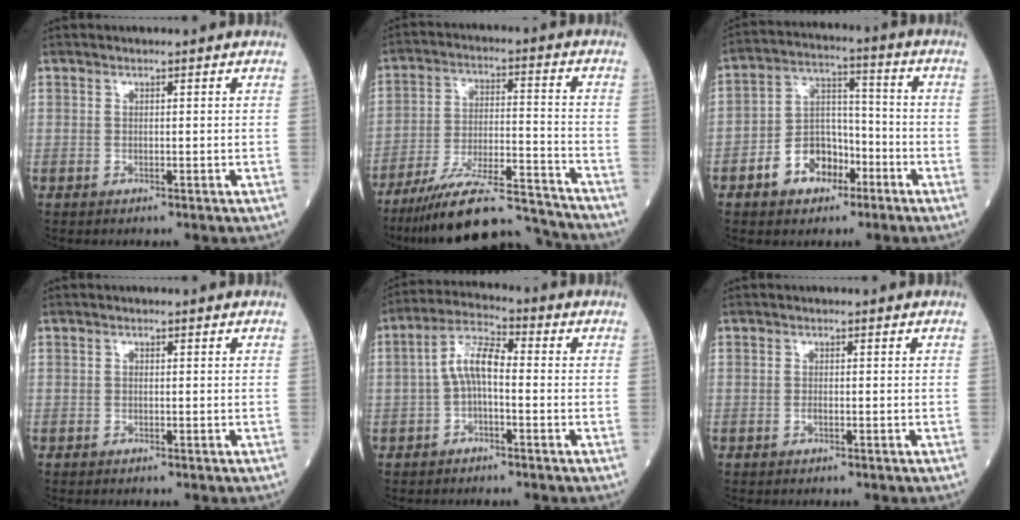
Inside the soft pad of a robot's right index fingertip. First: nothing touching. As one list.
[{"total": 16.6, "force": [-15.1, 1.6, 6.8], "torque": [-0.119, 0.010, -0.253]}, {"total": 9.1, "force": [-4.5, 6.0, 5.1], "torque": [-0.103, 0.028, -0.075]}, {"total": 0.0}, {"total": 6.5, "force": [-0.5, 2.3, 6.0], "torque": [-0.118, 0.022, -0.016]}, {"total": 0.7, "force": [-0.2, 0.2, 0.6], "torque": [-0.015, -0.001, -0.003]}]